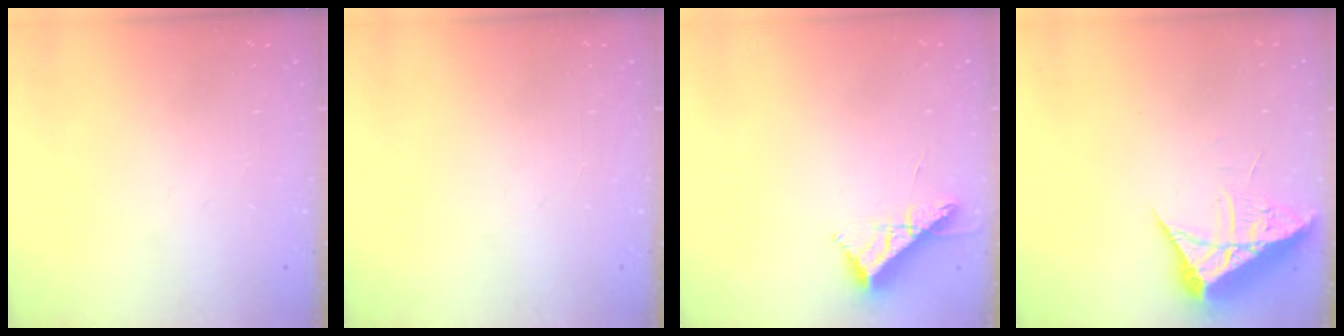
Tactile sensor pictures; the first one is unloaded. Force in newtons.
{"total": 0.0}
{"total": 8.9, "press": 8.9, "slide": 0.3}
{"total": 8.1, "press": 8.0, "slide": 0.8}